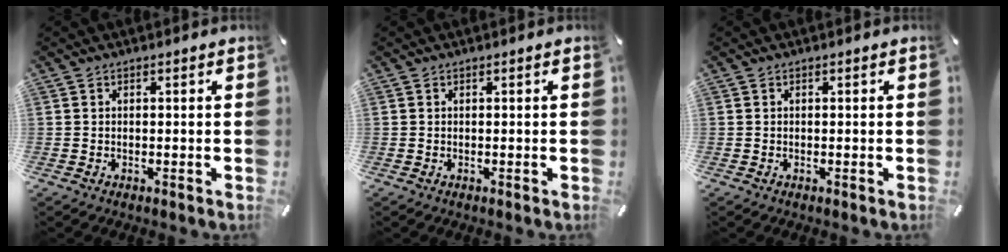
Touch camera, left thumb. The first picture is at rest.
{"total": 0.0}
{"total": 0.0}